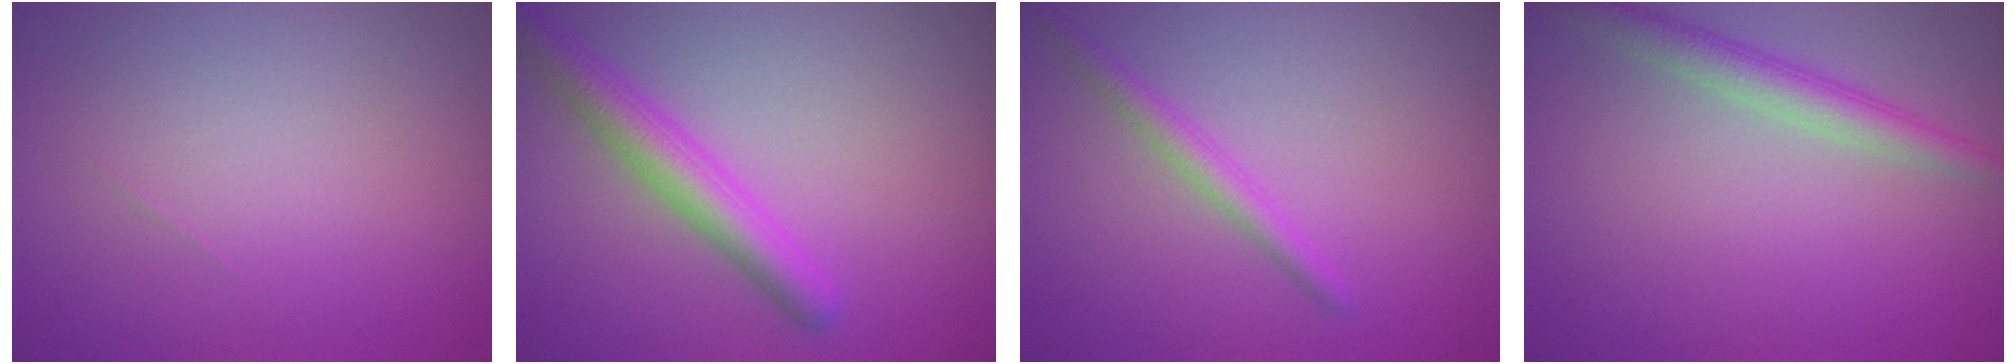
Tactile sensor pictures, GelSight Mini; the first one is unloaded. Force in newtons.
{"total": 4.0, "press": 4.0, "slide": 0.1}
{"total": 1.9, "press": 1.9, "slide": 0.1}
{"total": 2.9, "press": 2.9, "slide": 0.1}